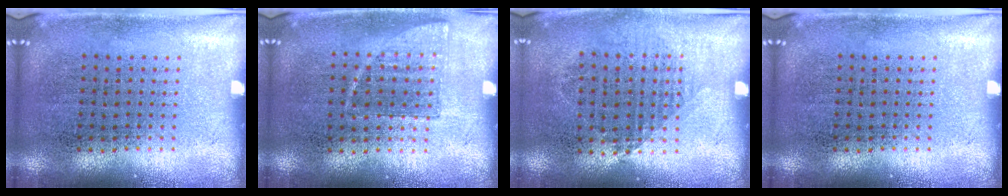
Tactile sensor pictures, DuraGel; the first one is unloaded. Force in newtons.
{"total": 0.7, "press": 0.7, "slide": 0.3}
{"total": 0.9, "press": 0.8, "slide": 0.3}
{"total": 0.0}